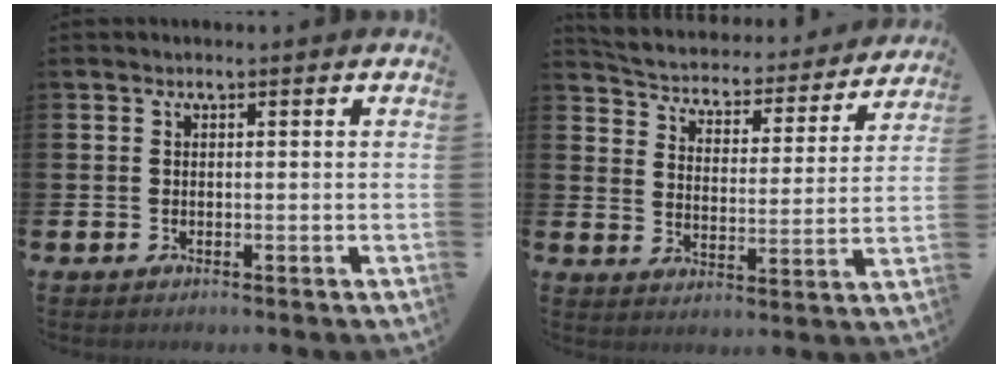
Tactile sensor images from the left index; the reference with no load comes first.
{"total": 4.4, "force": [4.2, 1.1, 0.7], "torque": [-0.039, -0.040, 0.064]}